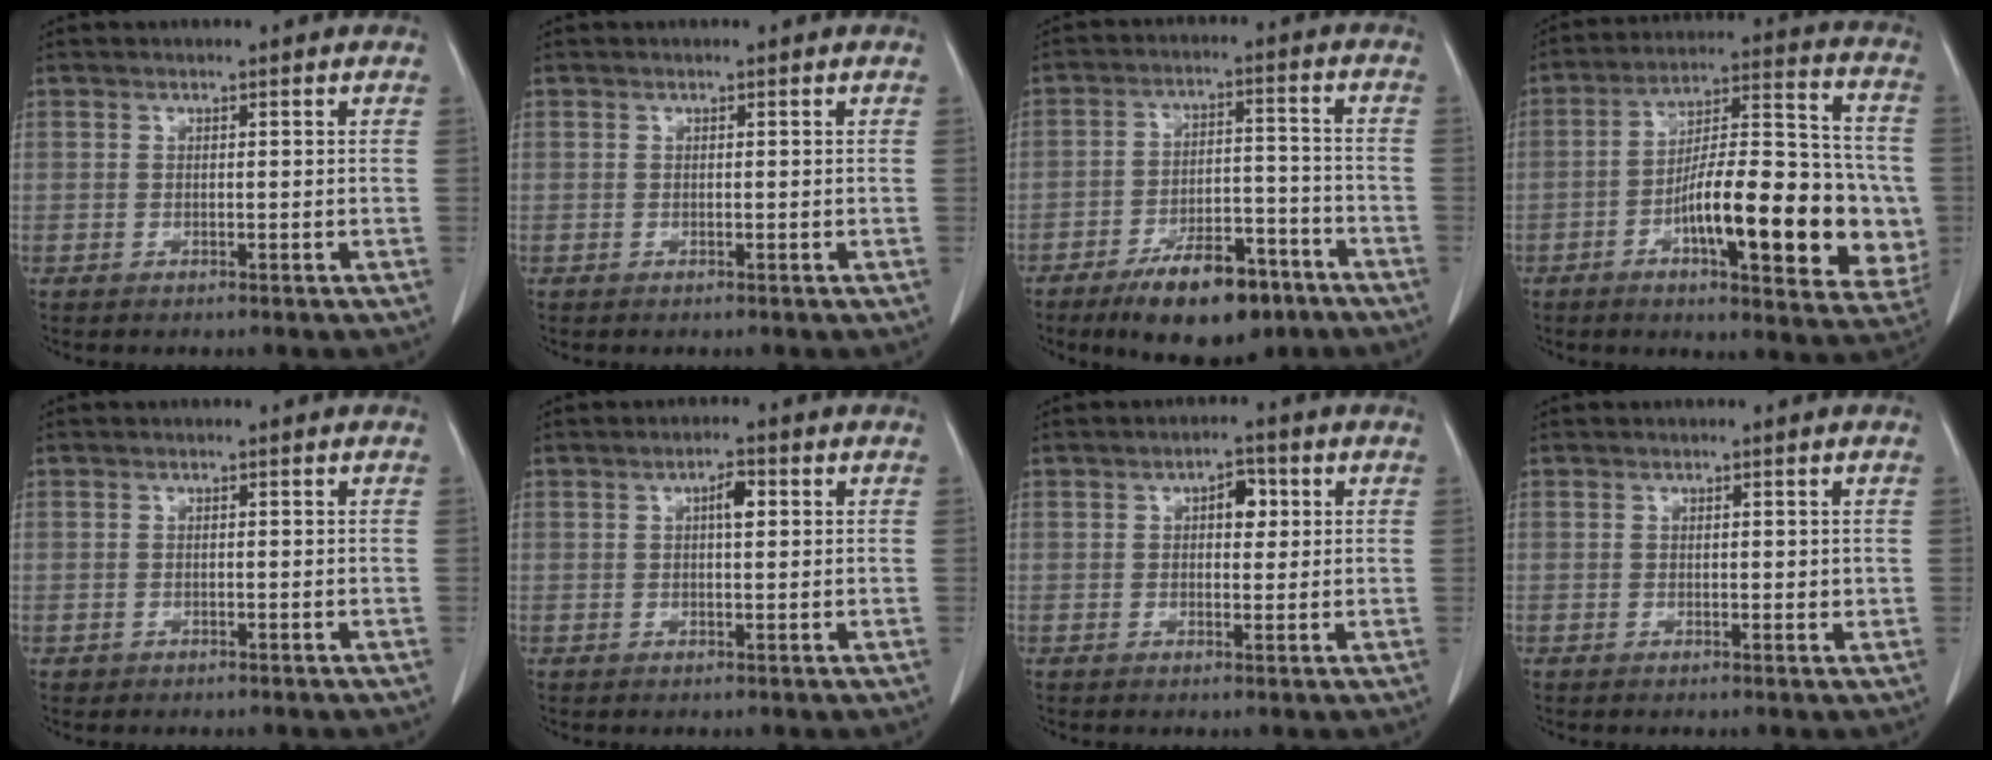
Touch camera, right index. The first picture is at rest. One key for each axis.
{"total": 0.0}
{"total": 12.5, "fx": -8.3, "fy": 4.8, "fz": 8.0, "tx": -0.122, "ty": 0.009, "tz": -0.131}
{"total": 21.6, "fx": -5.0, "fy": 5.8, "fz": 20.2, "tx": -0.252, "ty": 0.023, "tz": -0.062}
{"total": 0.6, "fx": -0.3, "fy": 0.5, "fz": 0.0, "tx": -0.006, "ty": 0.003, "tz": -0.004}
{"total": 2.6, "fx": 0.7, "fy": 0.8, "fz": 2.4, "tx": -0.042, "ty": 0.005, "tz": 0.010}
{"total": 3.4, "fx": 0.9, "fy": 1.9, "fz": 2.7, "tx": -0.039, "ty": 0.010, "tz": 0.011}
{"total": 1.2, "fx": 0.2, "fy": 0.6, "fz": 1.0, "tx": -0.014, "ty": -0.002, "tz": 0.003}